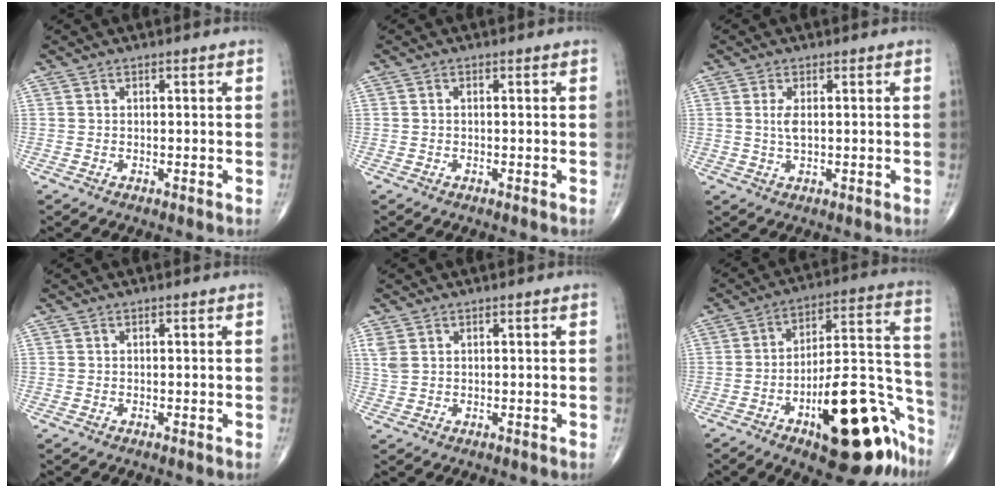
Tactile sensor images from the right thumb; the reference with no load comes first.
{"total": 0.0}
{"total": 2.7, "force": [0.4, 1.0, 2.4], "torque": [-0.051, -0.002, 0.010]}
{"total": 0.0}
{"total": 2.2, "force": [1.1, 1.4, 1.4], "torque": [-0.037, 0.004, 0.032]}
{"total": 25.2, "force": [-12.8, 9.6, 19.5], "torque": [-0.201, 0.095, -0.178]}